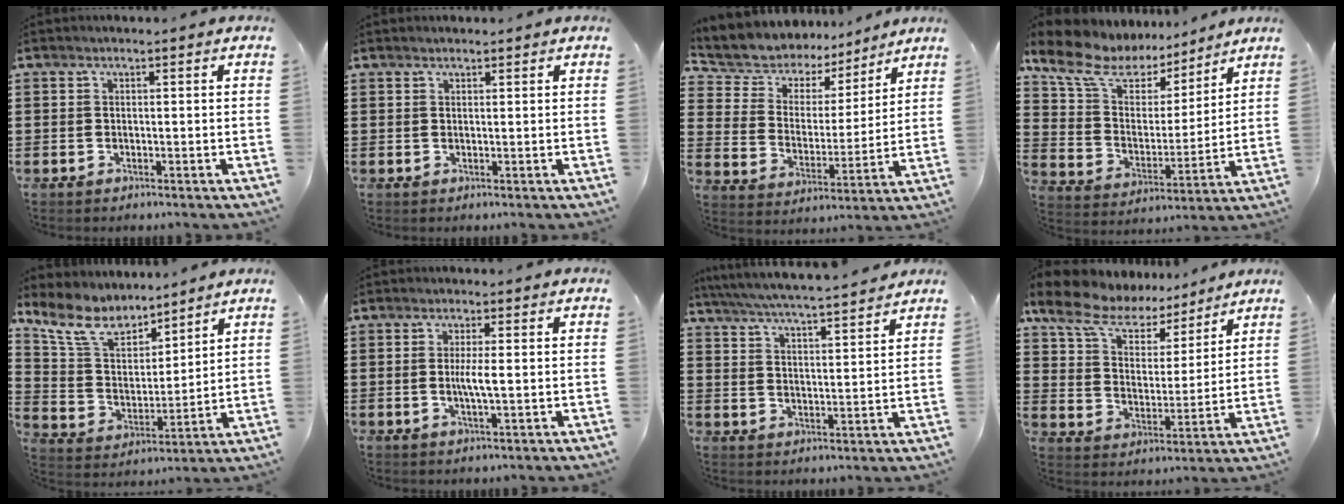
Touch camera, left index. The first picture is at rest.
{"total": 0.7, "force": [0.7, 0.1, 0.2], "torque": [-0.005, 0.001, 0.014]}
{"total": 6.4, "force": [5.7, 2.9, -0.2], "torque": [-0.042, -0.041, 0.099]}
{"total": 9.9, "force": [8.2, 4.4, 3.5], "torque": [-0.115, -0.042, 0.147]}
{"total": 9.8, "force": [8.1, 3.9, 3.8], "torque": [-0.113, -0.037, 0.151]}
{"total": 3.3, "force": [-0.1, 0.4, 3.2], "torque": [-0.067, -0.006, -0.005]}
{"total": 5.2, "force": [5.0, -0.5, 1.4], "torque": [-0.049, -0.034, 0.085]}
{"total": 9.2, "force": [7.9, 3.2, 3.5], "torque": [-0.106, -0.035, 0.141]}